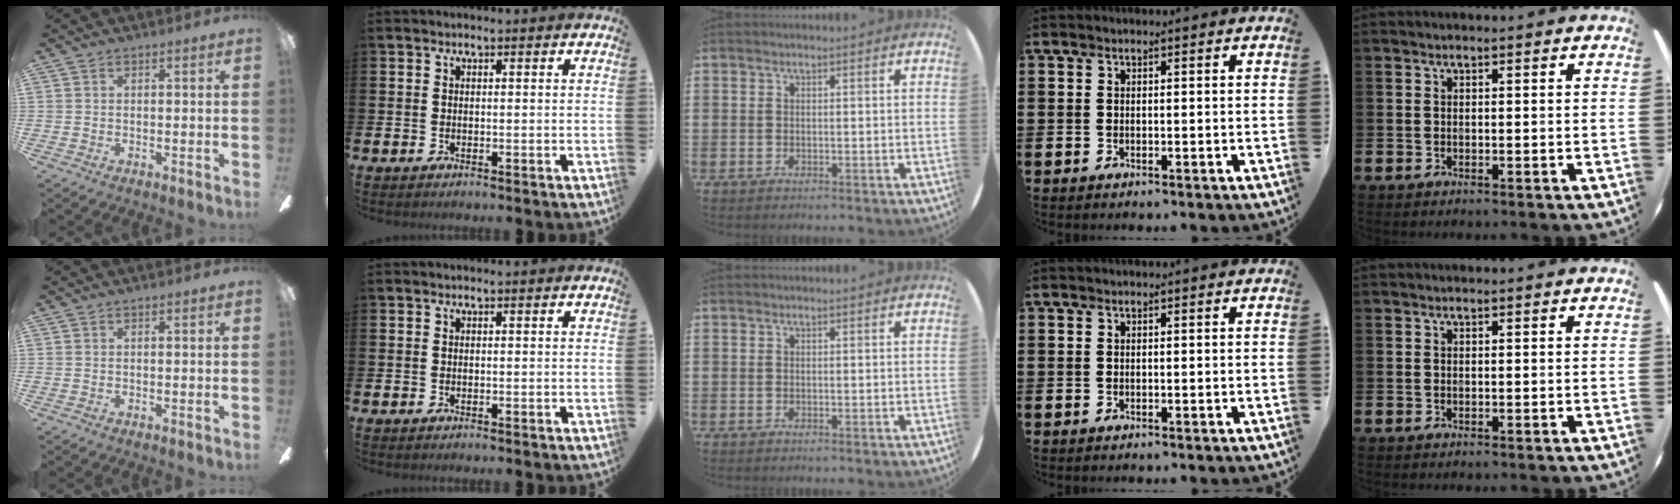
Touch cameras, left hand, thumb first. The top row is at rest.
{}